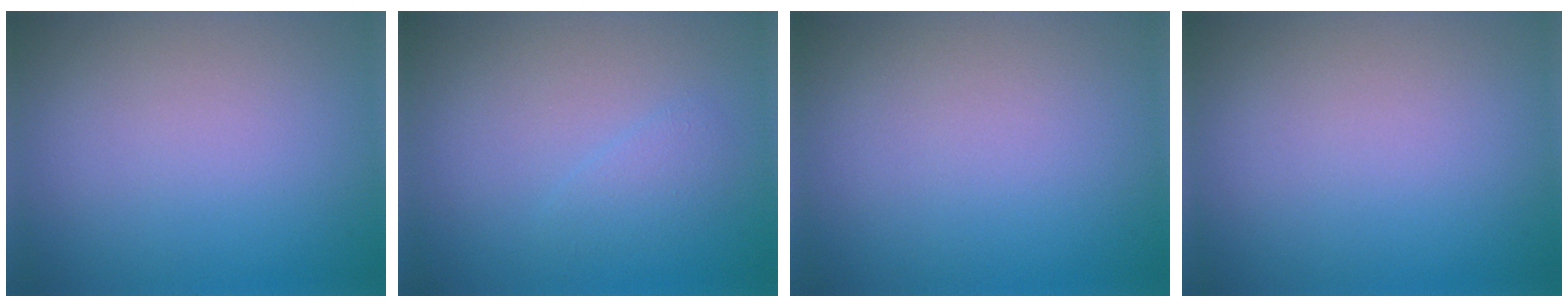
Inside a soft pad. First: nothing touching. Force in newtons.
{"total": 1.2, "press": 1.2, "slide": 0.1}
{"total": 0.0}
{"total": 0.0}